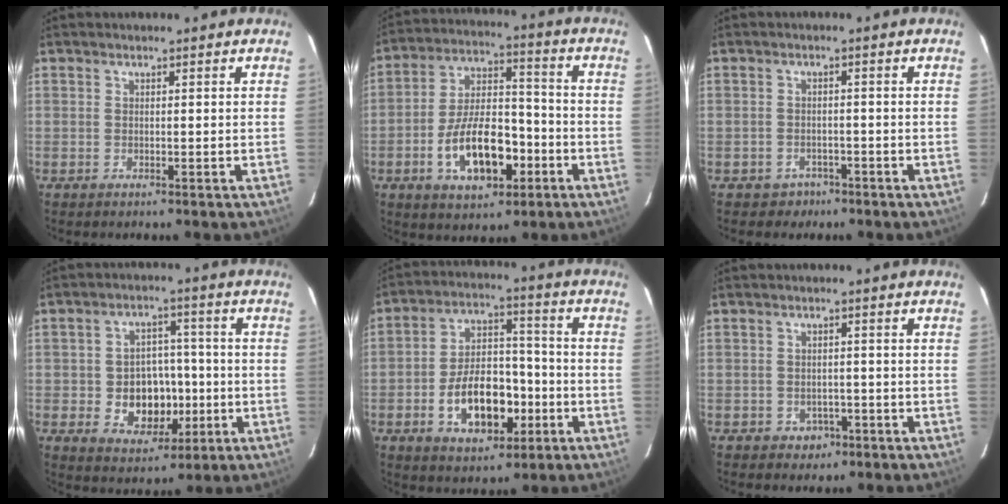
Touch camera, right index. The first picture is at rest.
{"total": 14.6, "force": [-5.7, 7.3, 11.3], "torque": [-0.216, 0.016, -0.084]}
{"total": 3.9, "force": [-2.4, 3.0, 0.1], "torque": [-0.016, 0.010, -0.032]}
{"total": 10.4, "force": [-2.4, 8.4, 5.7], "torque": [-0.122, 0.010, -0.021]}
{"total": 14.2, "force": [-5.1, 8.3, 10.4], "torque": [-0.197, 0.025, -0.068]}
{"total": 3.6, "force": [-1.7, 3.1, 0.5], "torque": [-0.018, 0.011, -0.017]}